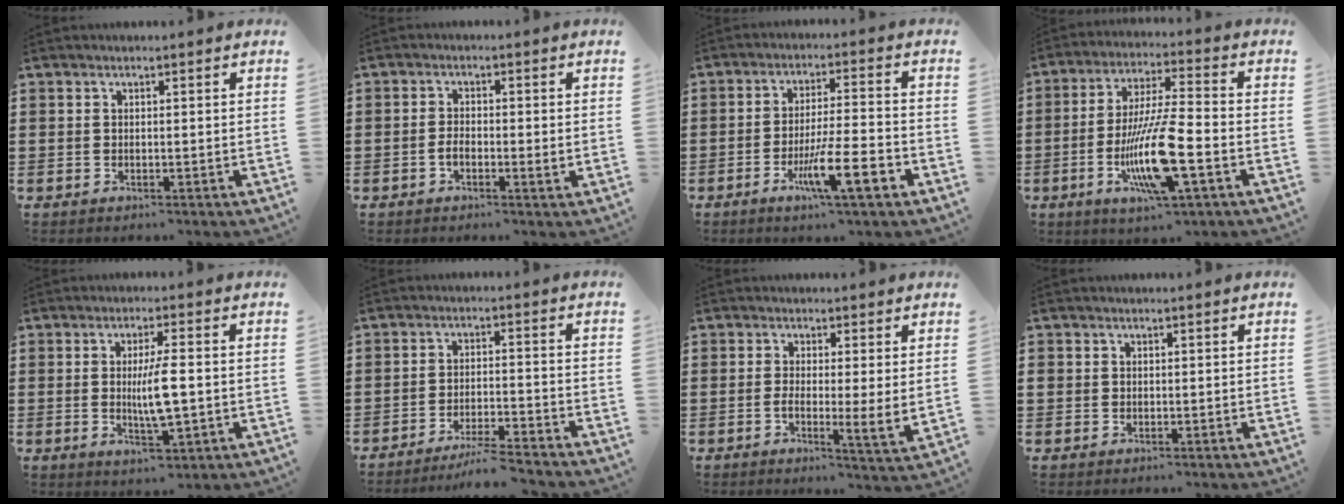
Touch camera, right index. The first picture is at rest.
{"total": 2.7, "force": [-0.7, 0.8, 2.4], "torque": [-0.052, -0.003, -0.014]}
{"total": 9.4, "force": [-4.5, 1.2, 8.2], "torque": [-0.141, -0.003, -0.078]}
{"total": 13.3, "force": [-4.3, 2.3, 12.3], "torque": [-0.252, -0.011, -0.084]}
{"total": 6.7, "force": [-0.5, 1.7, 6.5], "torque": [-0.127, -0.005, -0.013]}
{"total": 4.6, "force": [-4.3, -0.5, 1.6], "torque": [-0.036, -0.013, -0.086]}
{"total": 3.9, "force": [0.3, 0.6, 3.8], "torque": [-0.066, -0.008, 0.004]}
{"total": 0.8, "force": [0.1, 0.8, 0.2], "torque": [-0.005, 0.005, 0.001]}